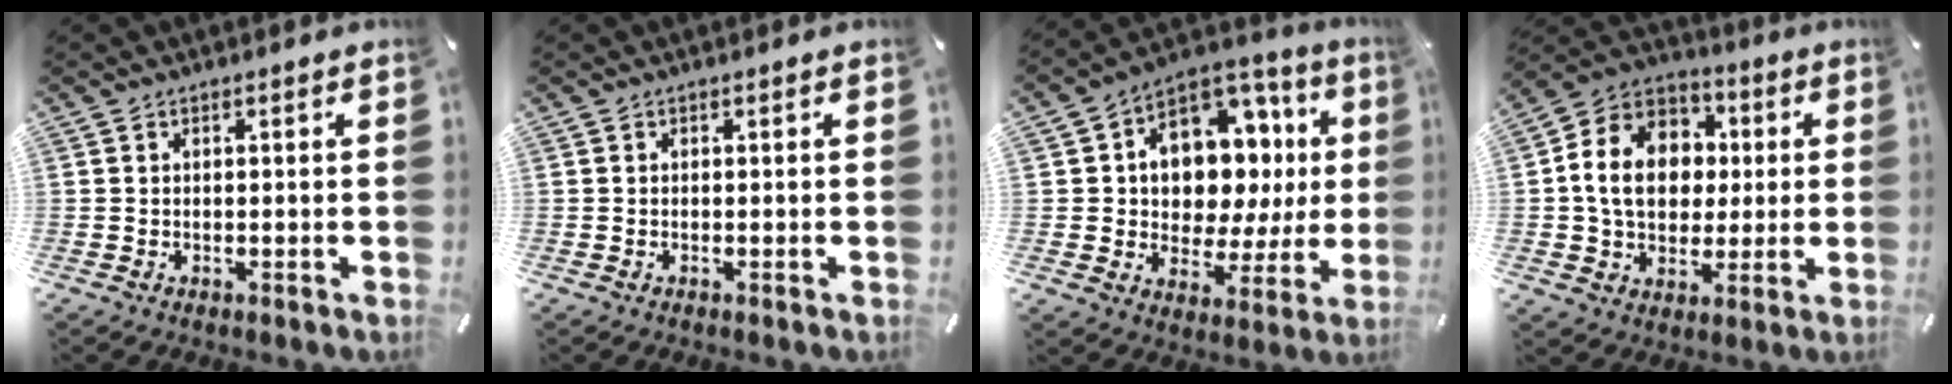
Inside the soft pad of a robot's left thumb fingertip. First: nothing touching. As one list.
[{"total": 0.0}, {"total": 13.5, "force": [4.1, 10.4, 7.6], "torque": [-0.100, -0.050, 0.075]}, {"total": 14.4, "force": [0.6, 12.3, 7.5], "torque": [-0.160, 0.017, 0.012]}]